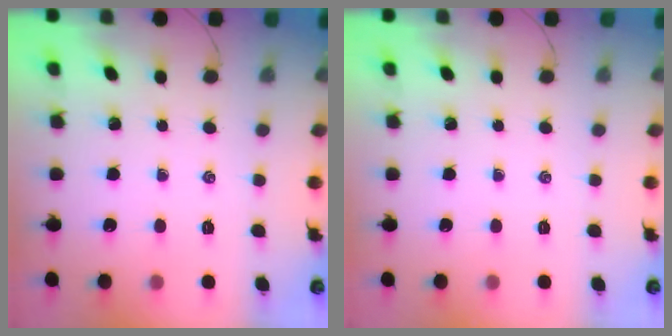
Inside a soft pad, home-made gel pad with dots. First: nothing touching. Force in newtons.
{"total": 0.0}